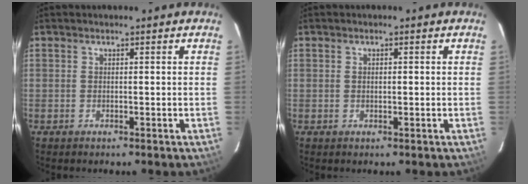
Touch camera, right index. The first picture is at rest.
{"total": 0.9, "force": [0.1, 0.4, 0.8], "torque": [-0.014, 0.003, 0.000]}